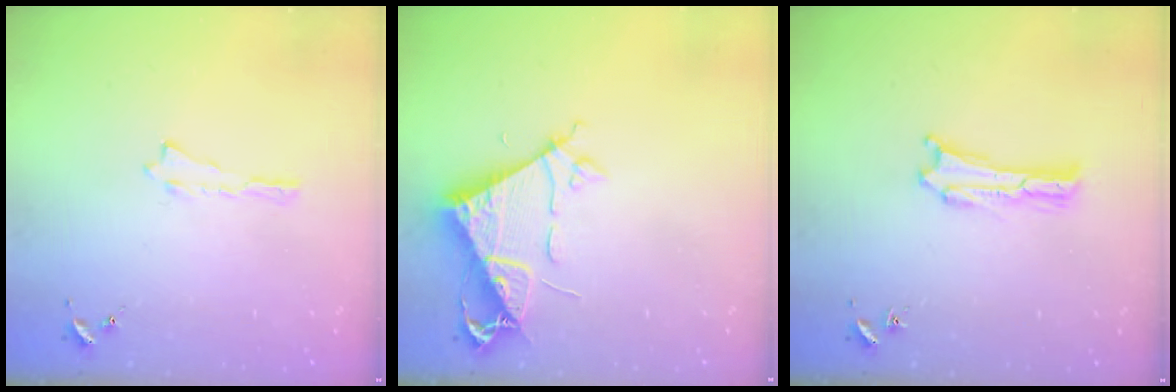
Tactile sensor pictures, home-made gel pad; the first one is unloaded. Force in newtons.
{"total": 7.5, "press": 7.5, "slide": 0.7}
{"total": 0.0}